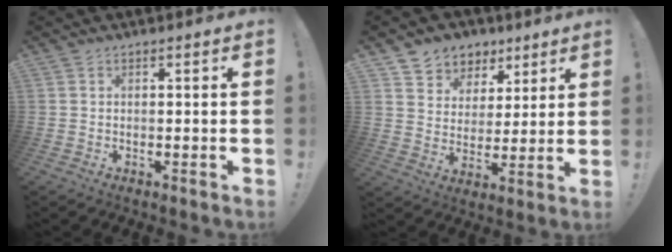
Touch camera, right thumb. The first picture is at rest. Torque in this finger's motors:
{"motor_torque": [0.02, 0.03, 0.06, 0.06, 0.00]}